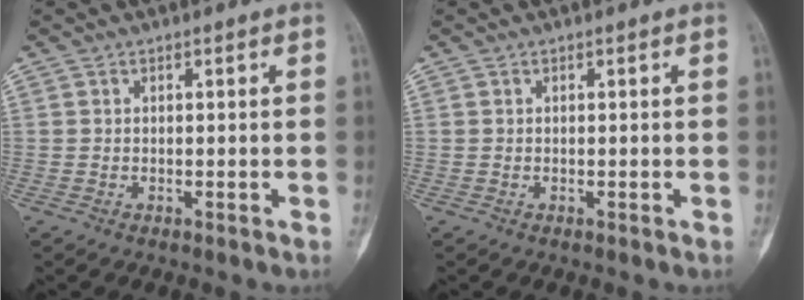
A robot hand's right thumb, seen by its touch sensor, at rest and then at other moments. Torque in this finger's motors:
{"motor_torque": [0.00, 0.00, 0.00, -0.01, 0.00]}